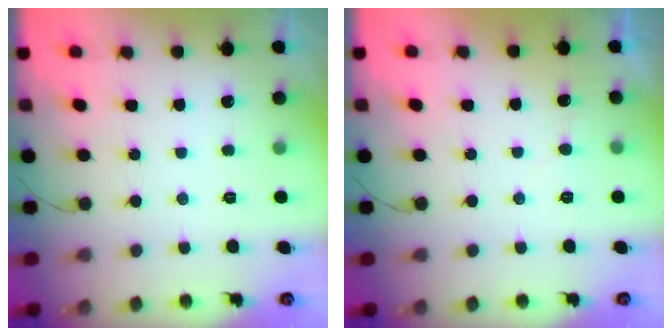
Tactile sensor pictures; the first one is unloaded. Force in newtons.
{"total": 3.1, "press": 3.1, "slide": 0.2}